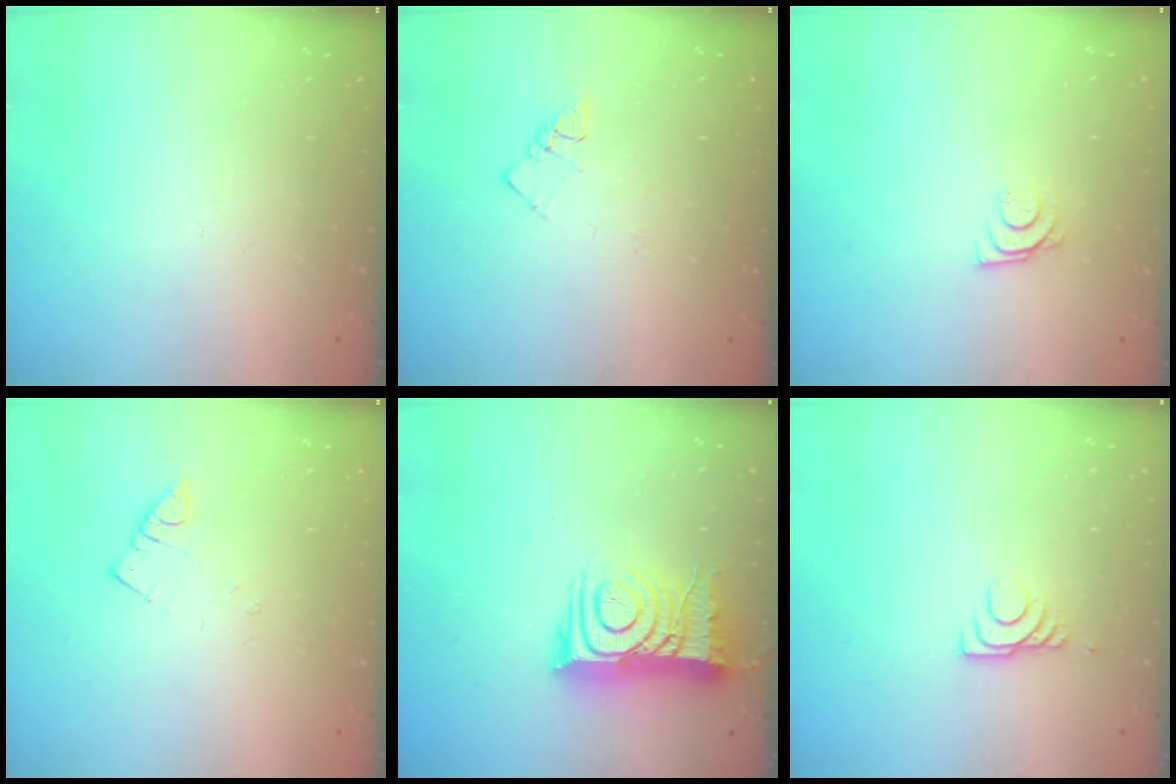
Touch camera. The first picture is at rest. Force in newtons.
{"total": 3.6, "press": 3.6, "slide": 0.3}
{"total": 5.7, "press": 5.7, "slide": 0.5}
{"total": 2.5, "press": 2.5, "slide": 0.3}
{"total": 14.0, "press": 14.0, "slide": 1.0}
{"total": 5.9, "press": 5.9, "slide": 0.9}